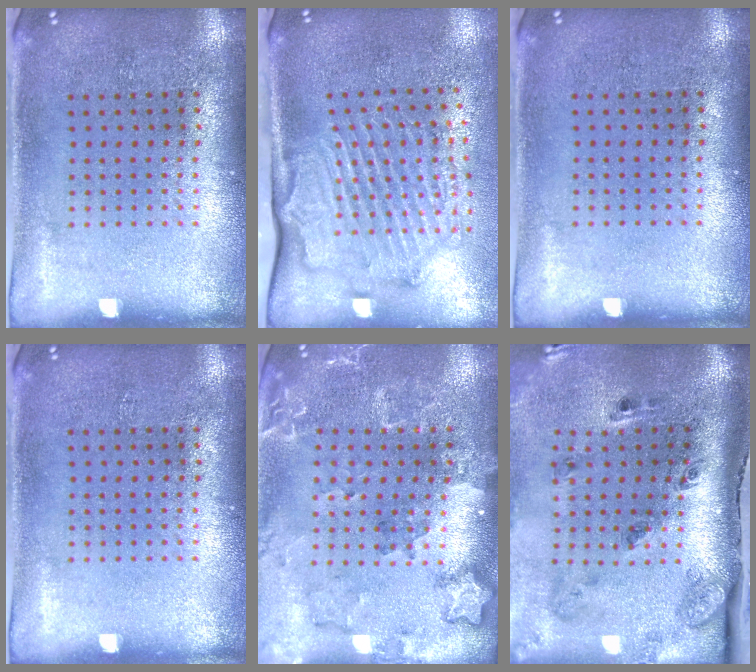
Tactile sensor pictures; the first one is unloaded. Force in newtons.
{"total": 2.1, "press": 2.1, "slide": 0.5}
{"total": 0.0}
{"total": 0.0}
{"total": 1.8, "press": 1.7, "slide": 0.4}
{"total": 3.3, "press": 2.0, "slide": 2.7}